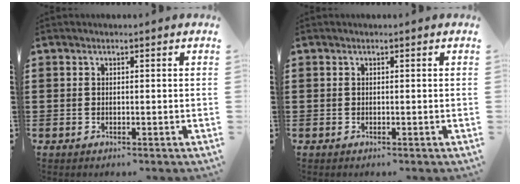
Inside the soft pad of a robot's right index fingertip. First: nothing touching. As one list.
[{"total": 0.0}]